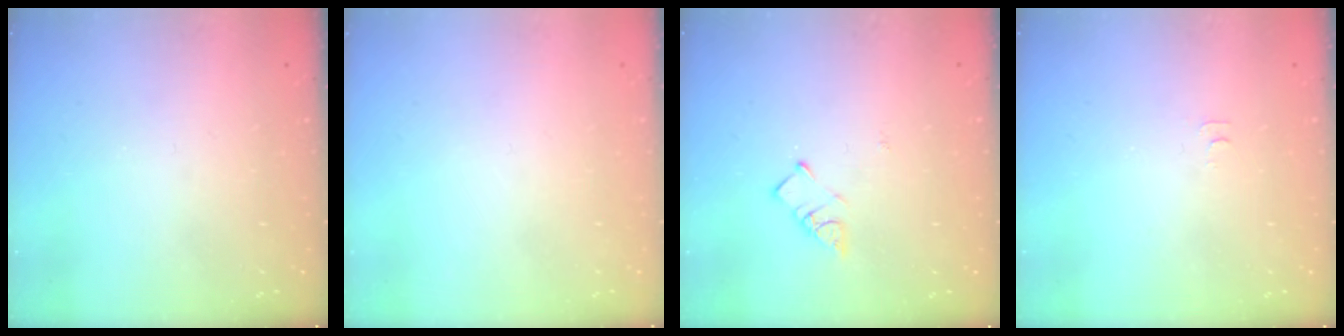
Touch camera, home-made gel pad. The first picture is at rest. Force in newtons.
{"total": 1.5, "press": 1.5, "slide": 0.1}
{"total": 3.7, "press": 3.7, "slide": 0.4}
{"total": 4.6, "press": 4.5, "slide": 0.6}